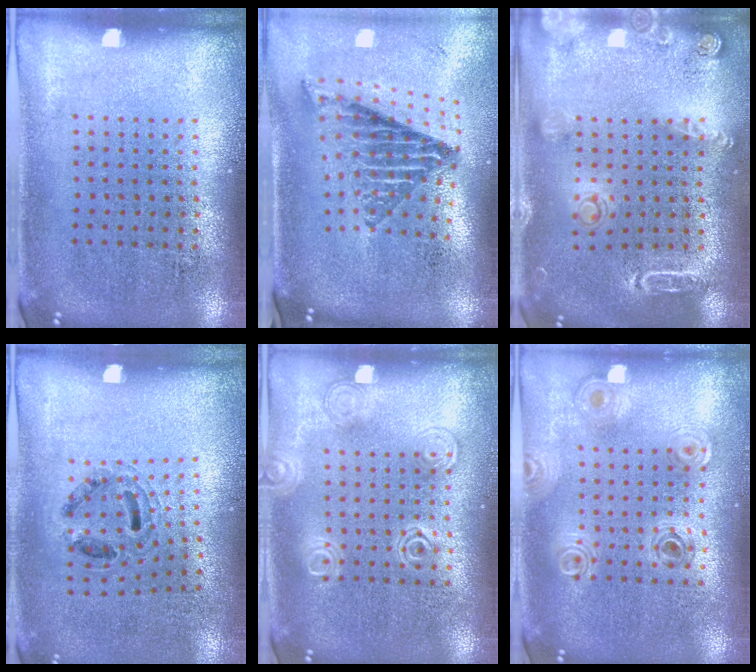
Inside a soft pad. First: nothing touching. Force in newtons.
{"total": 1.9, "press": 1.4, "slide": 1.2}
{"total": 1.8, "press": 1.8, "slide": 0.4}
{"total": 0.9, "press": 0.8, "slide": 0.5}
{"total": 2.1, "press": 2.0, "slide": 0.3}
{"total": 0.8, "press": 0.8, "slide": 0.1}